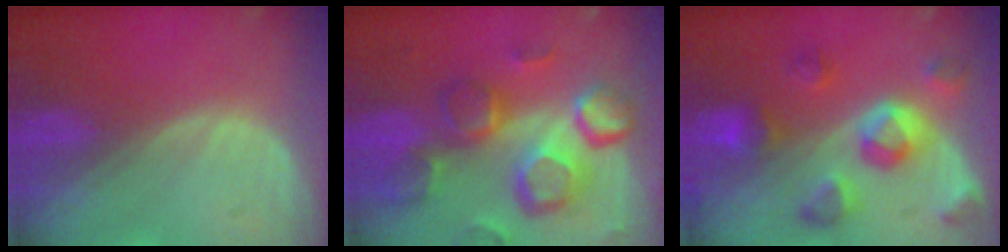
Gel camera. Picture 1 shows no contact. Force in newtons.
{"total": 12.5, "press": 10.9, "slide": 6.1}
{"total": 9.0, "press": 8.3, "slide": 3.4}